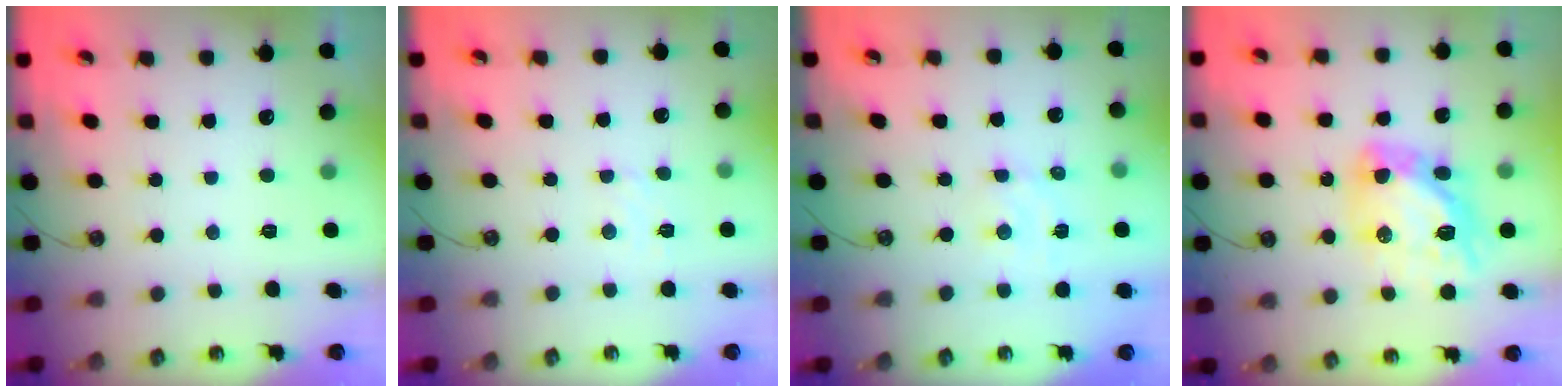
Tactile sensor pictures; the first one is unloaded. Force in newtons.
{"total": 3.5, "press": 3.4, "slide": 0.6}
{"total": 2.9, "press": 2.9, "slide": 0.6}
{"total": 15.9, "press": 15.8, "slide": 2.0}